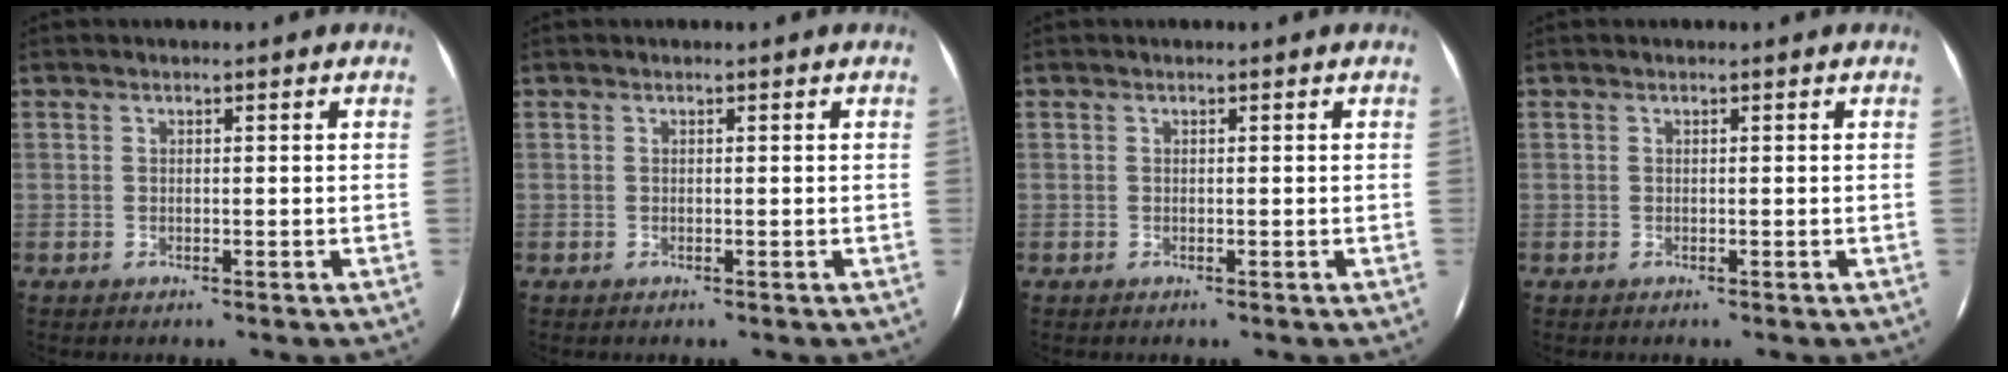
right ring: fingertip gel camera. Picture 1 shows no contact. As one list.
[{"total": 0.0}, {"total": 0.0}, {"total": 0.0}]